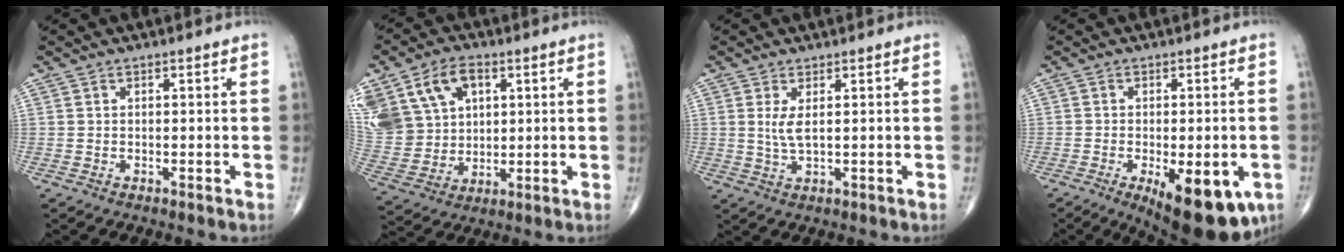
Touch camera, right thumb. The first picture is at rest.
{"total": 19.8, "force": [7.7, 14.4, 11.1], "torque": [-0.242, 0.018, 0.165]}
{"total": 3.3, "force": [0.8, 0.9, 3.0], "torque": [-0.068, -0.010, 0.022]}
{"total": 15.0, "force": [-5.9, 6.0, 12.4], "torque": [-0.135, -0.006, -0.069]}